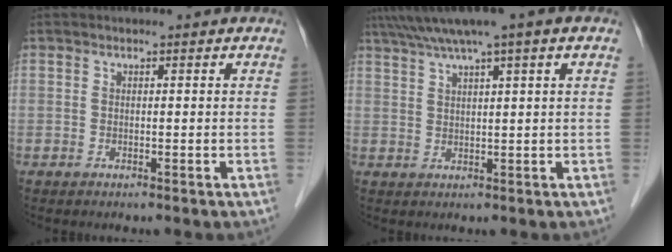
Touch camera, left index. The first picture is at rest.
{"total": 8.3, "force": [5.5, -0.3, 6.2], "torque": [-0.104, 0.043, 0.090]}